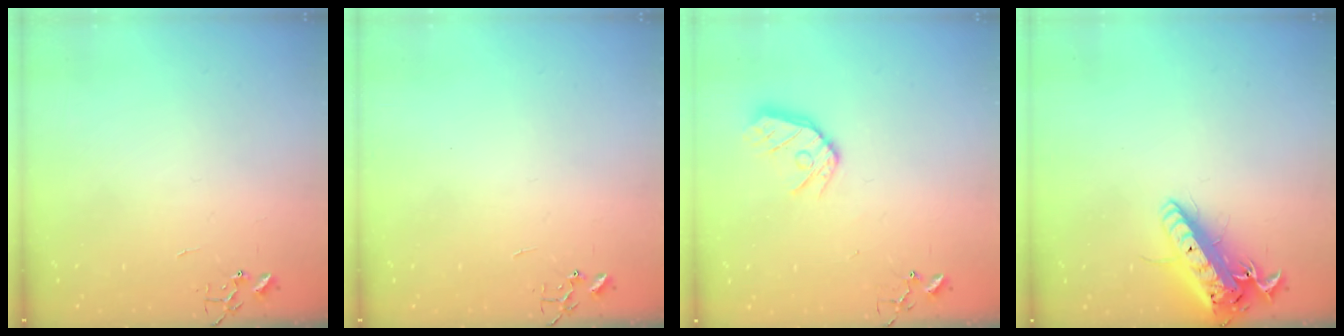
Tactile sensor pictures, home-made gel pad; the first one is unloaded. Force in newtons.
{"total": 0.0}
{"total": 10.8, "press": 10.8, "slide": 0.9}
{"total": 19.0, "press": 18.6, "slide": 3.8}